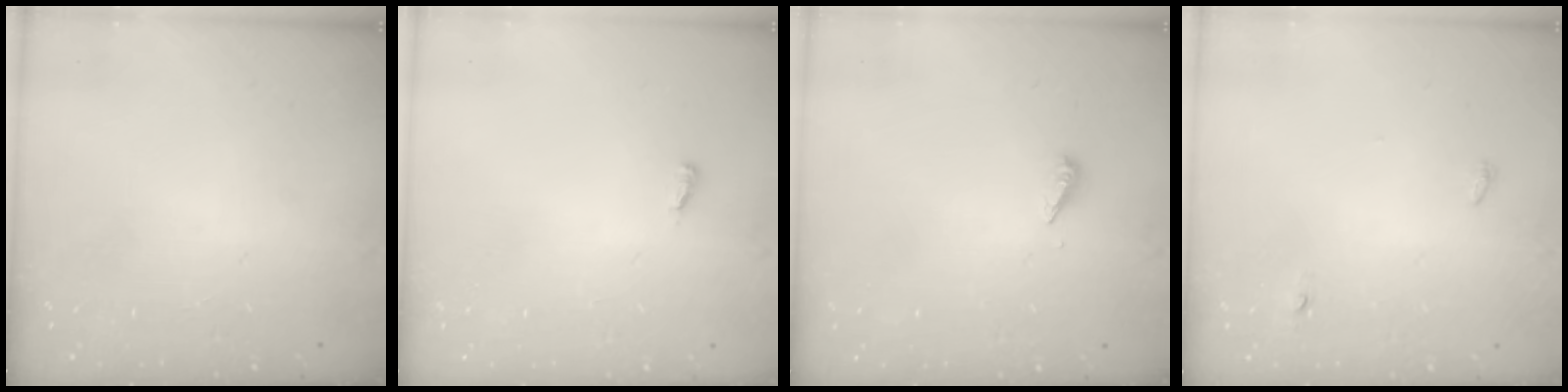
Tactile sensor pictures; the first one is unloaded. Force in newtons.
{"total": 2.6, "press": 2.4, "slide": 1.0}
{"total": 2.8, "press": 2.8, "slide": 0.2}
{"total": 7.3, "press": 3.8, "slide": 6.3}